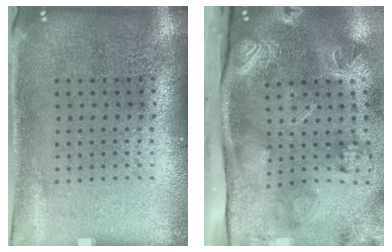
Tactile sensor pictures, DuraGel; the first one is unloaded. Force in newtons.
{"total": 4.6, "press": 3.2, "slide": 3.3}